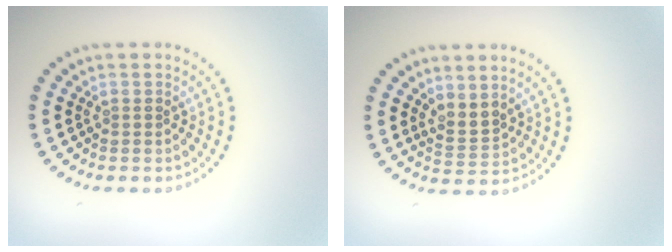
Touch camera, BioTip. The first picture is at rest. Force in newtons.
{"total": 2.0, "press": 1.6, "slide": 1.2}